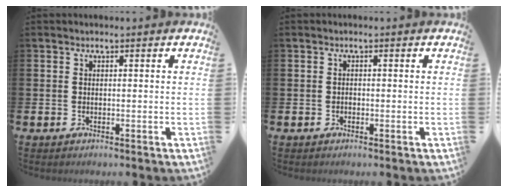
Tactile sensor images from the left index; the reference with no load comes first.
{"total": 0.5, "force": [-0.4, 0.3, 0.1], "torque": [-0.010, 0.006, -0.007]}